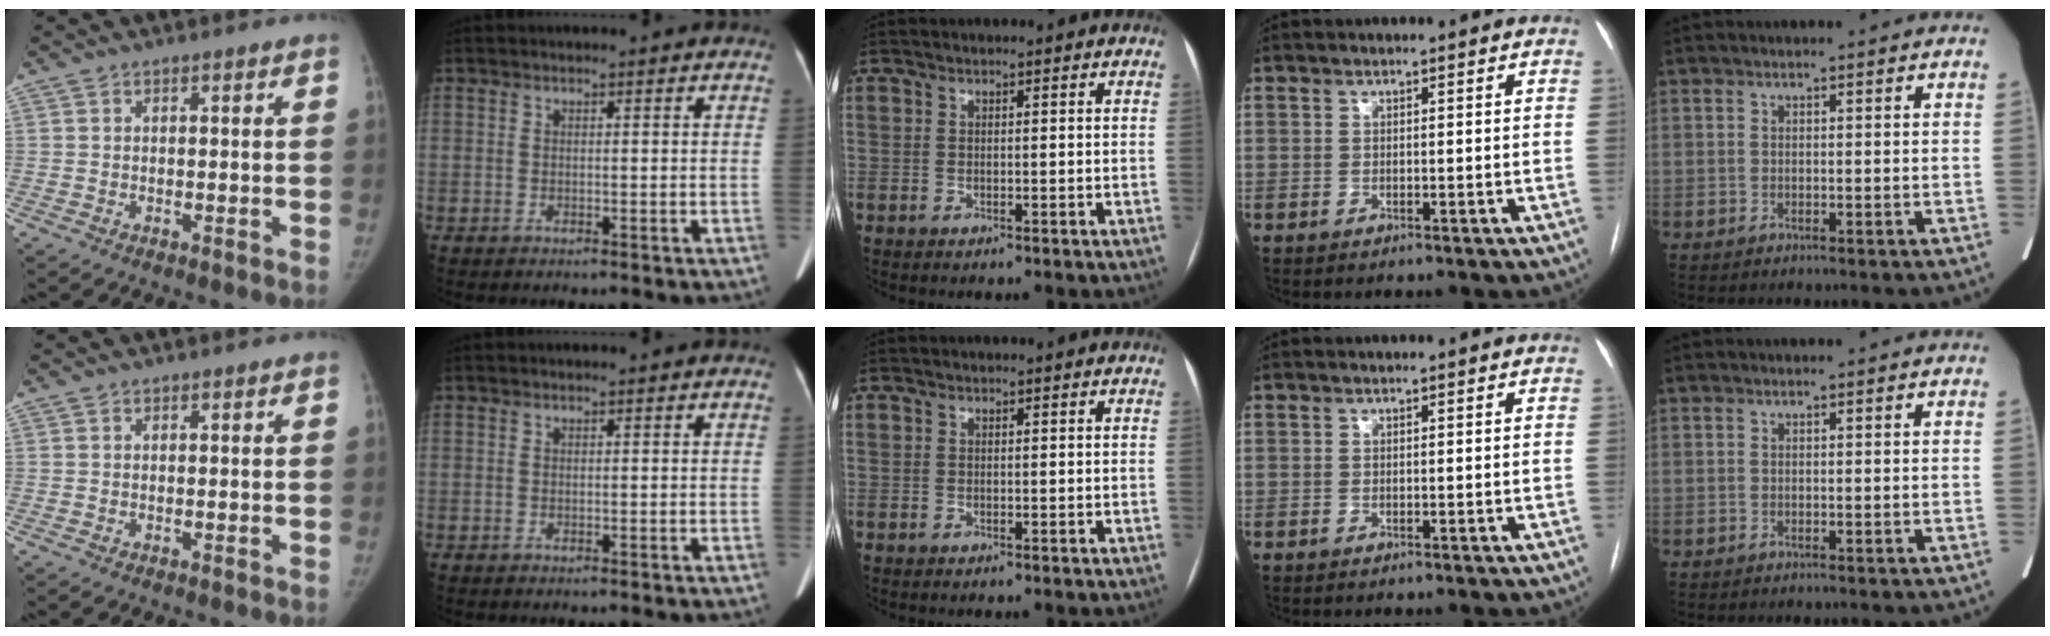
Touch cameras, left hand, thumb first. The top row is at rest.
{}